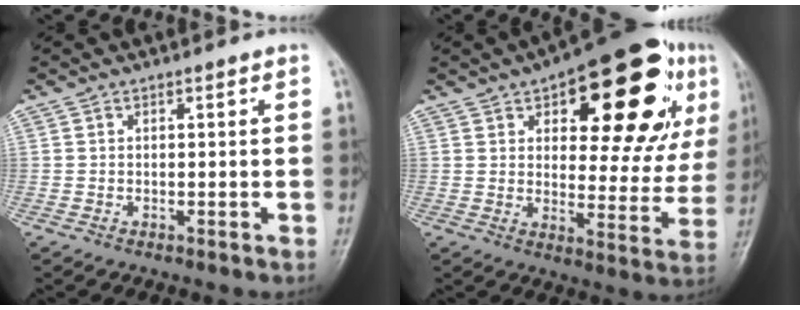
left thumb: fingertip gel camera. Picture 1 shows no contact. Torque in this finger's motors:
{"motor_torque": [2.26, 2.75, 1.58, -1.19, 0.15]}